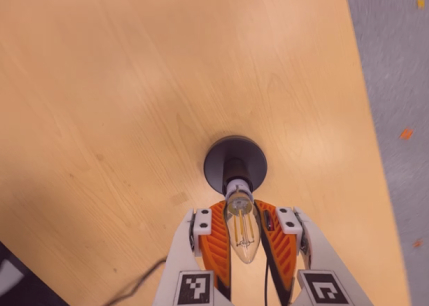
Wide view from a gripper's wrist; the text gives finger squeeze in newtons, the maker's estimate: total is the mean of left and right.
{"total": 20.1, "left": 19.3, "right": 20.8}